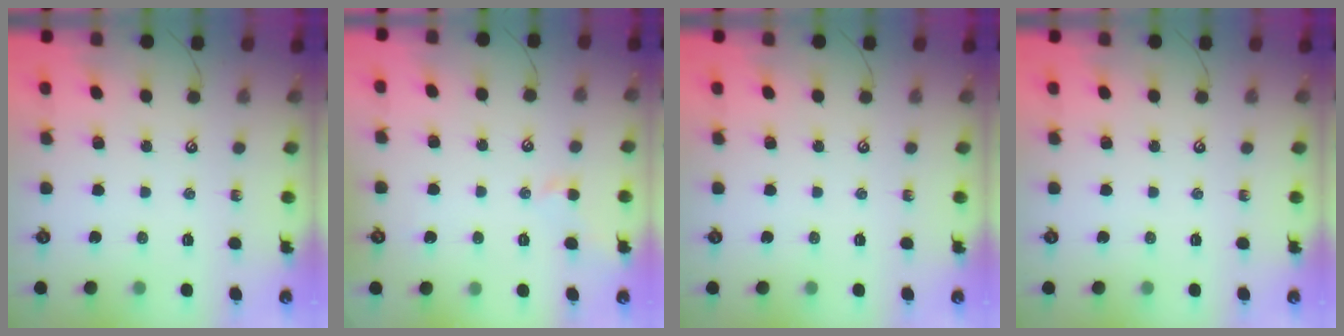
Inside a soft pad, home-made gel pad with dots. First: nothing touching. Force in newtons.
{"total": 0.8, "press": 0.5, "slide": 0.7}
{"total": 0.0}
{"total": 0.0}